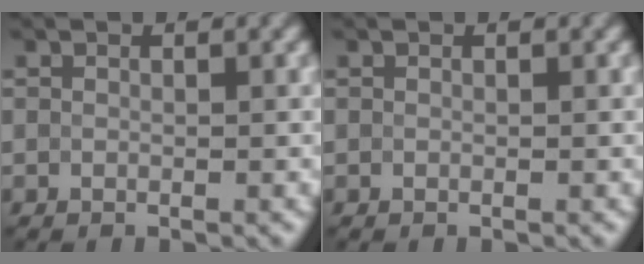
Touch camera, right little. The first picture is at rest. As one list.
[{"total": 0.0}]